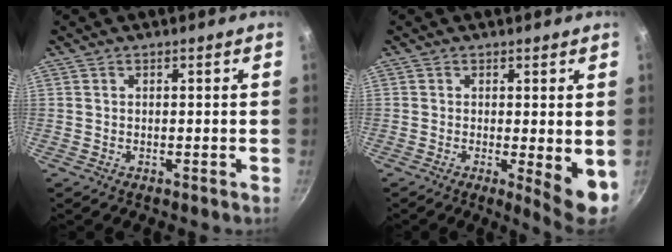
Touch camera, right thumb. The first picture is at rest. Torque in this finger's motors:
{"motor_torque": [-0.14, 0.75, 0.83, -0.02, 0.16]}